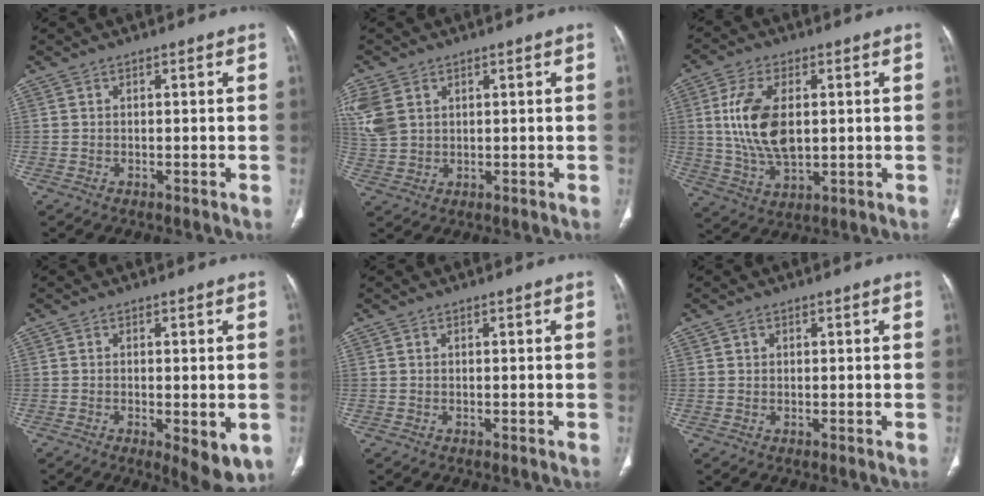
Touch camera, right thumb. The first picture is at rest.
{"total": 7.1, "force": [2.7, 5.0, 4.2], "torque": [-0.100, 0.001, 0.065]}
{"total": 12.8, "force": [1.7, 7.1, 10.6], "torque": [-0.206, -0.007, 0.041]}
{"total": 7.1, "force": [-1.9, 2.5, 6.3], "torque": [-0.083, -0.018, -0.024]}
{"total": 0.0}
{"total": 0.8, "force": [0.4, 0.7, 0.2], "torque": [0.002, 0.000, 0.005]}